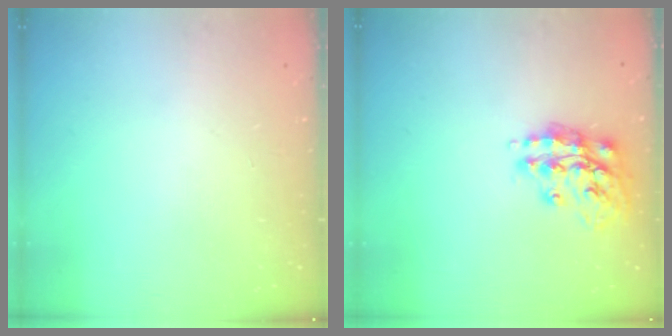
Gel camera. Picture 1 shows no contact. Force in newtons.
{"total": 15.1, "press": 15.0, "slide": 1.0}